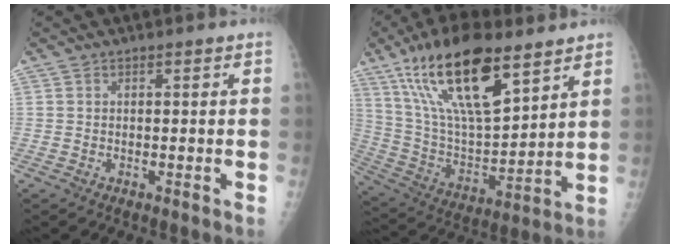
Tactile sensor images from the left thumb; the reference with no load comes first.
{"total": 22.8, "force": [13.3, 8.4, 16.4], "torque": [-0.283, -0.047, 0.249]}